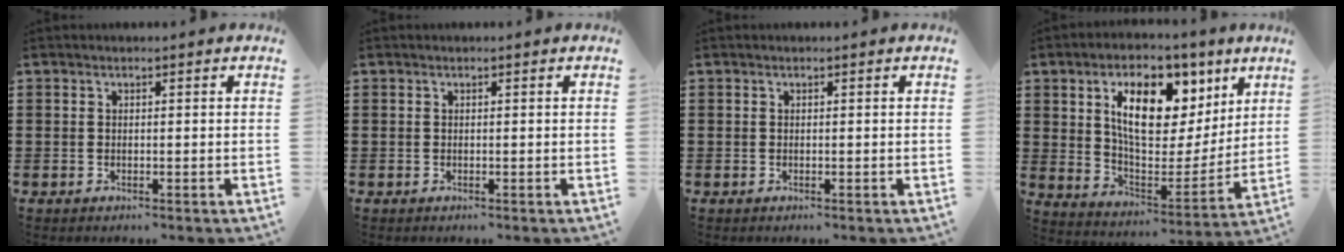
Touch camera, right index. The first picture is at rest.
{"total": 0.0}
{"total": 0.0}
{"total": 12.4, "force": [6.8, 6.5, 8.1], "torque": [-0.147, -0.016, 0.119]}